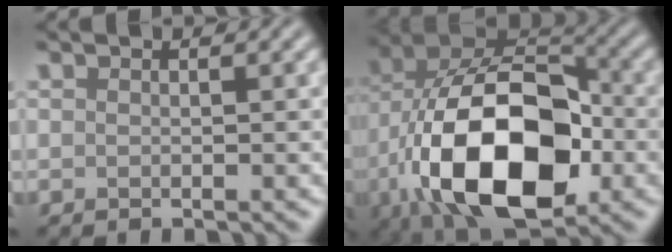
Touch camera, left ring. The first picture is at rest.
{"total": 16.1, "force": [-4.4, 9.2, 12.5], "torque": [-0.222, -0.012, -0.080]}